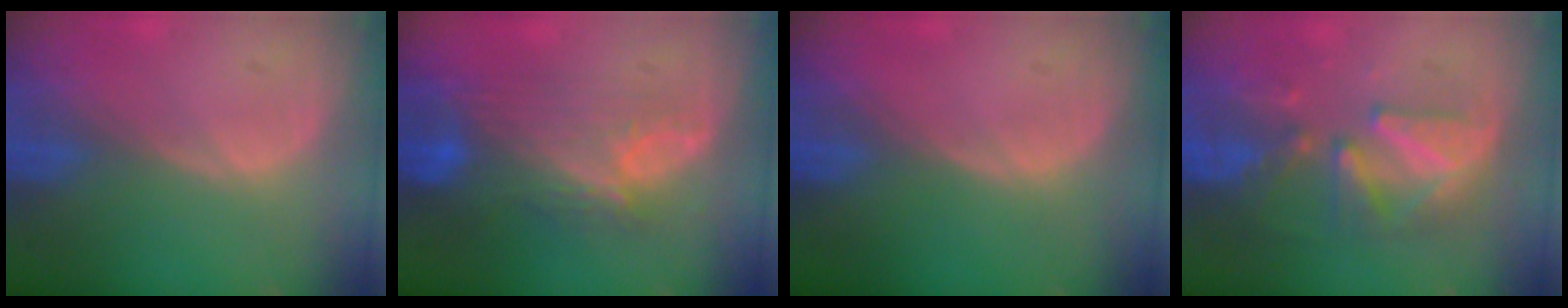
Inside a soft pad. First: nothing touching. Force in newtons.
{"total": 9.5, "press": 8.1, "slide": 4.9}
{"total": 0.0}
{"total": 8.3, "press": 8.1, "slide": 2.0}